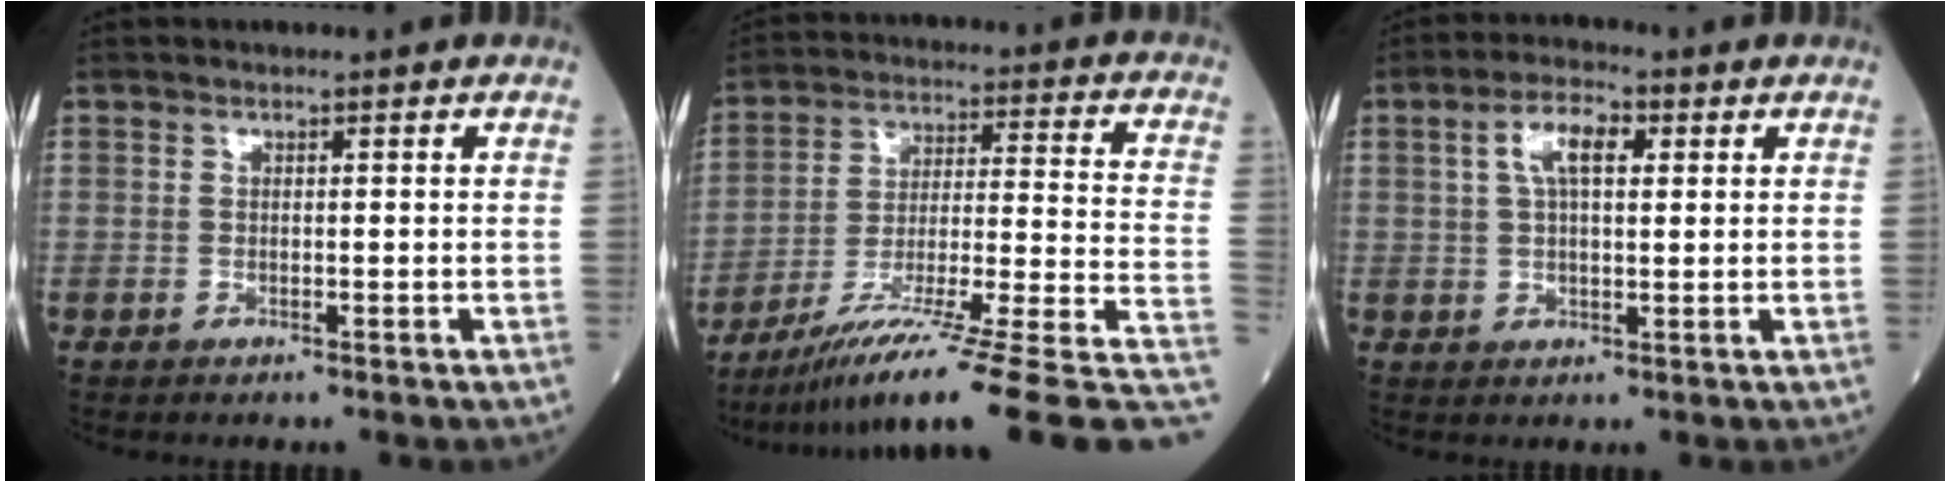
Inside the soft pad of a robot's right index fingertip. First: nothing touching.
{"total": 22.6, "force": [-16.0, 0.2, 15.9], "torque": [-0.178, 0.007, -0.256]}
{"total": 6.3, "force": [2.1, 2.3, 5.4], "torque": [-0.109, 0.014, 0.040]}